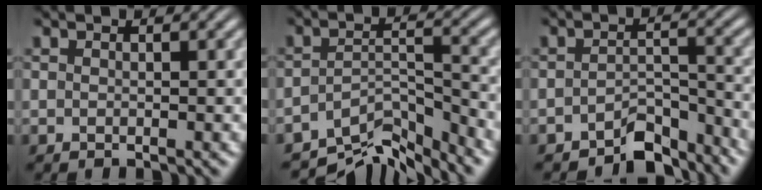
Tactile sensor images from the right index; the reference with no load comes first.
{"total": 8.1, "force": [-6.7, 2.9, 3.4], "torque": [-0.037, -0.024, -0.104]}
{"total": 5.0, "force": [-4.6, 1.3, 1.5], "torque": [-0.012, -0.009, -0.075]}